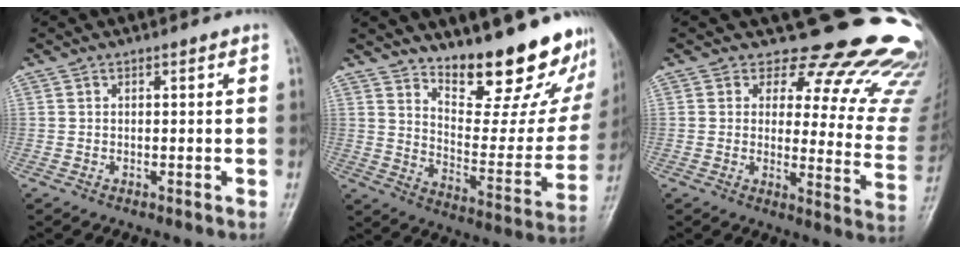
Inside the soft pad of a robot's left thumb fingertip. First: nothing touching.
{"total": 22.2, "force": [17.4, 7.1, 12.0], "torque": [-0.126, -0.129, 0.244]}
{"total": 21.3, "force": [17.6, 8.8, 8.1], "torque": [-0.048, -0.138, 0.186]}